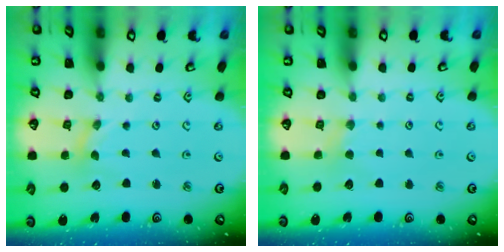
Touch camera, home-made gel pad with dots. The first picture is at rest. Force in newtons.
{"total": 1.8, "press": 1.8, "slide": 0.4}